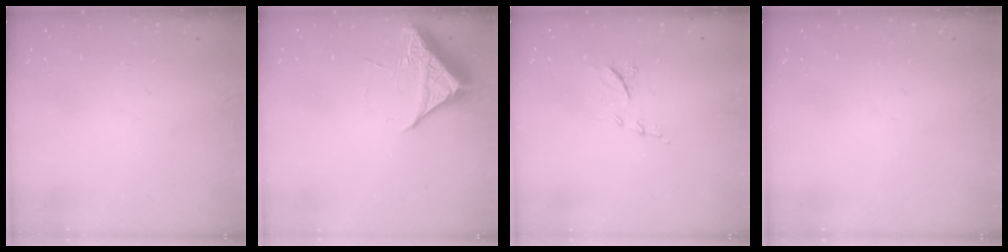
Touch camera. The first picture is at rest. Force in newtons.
{"total": 6.4, "press": 6.4, "slide": 0.4}
{"total": 6.9, "press": 6.9, "slide": 0.5}
{"total": 0.0}